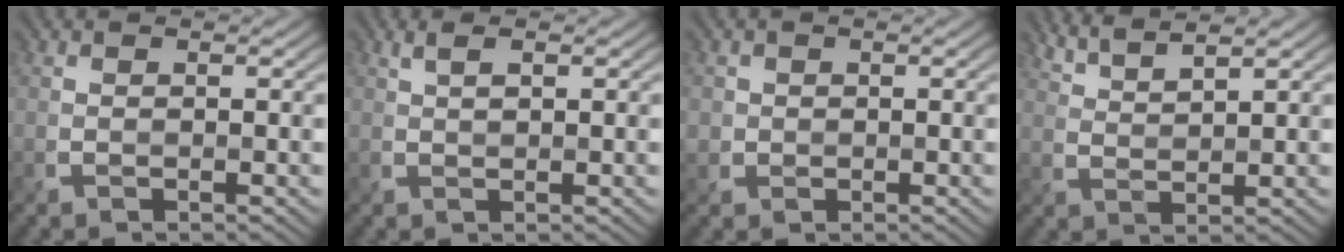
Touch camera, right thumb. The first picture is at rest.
{"total": 1.6, "force": [0.8, 0.4, 1.3], "torque": [-0.034, 0.002, 0.017]}
{"total": 1.6, "force": [0.2, 1.6, 0.0], "torque": [-0.002, -0.006, 0.003]}
{"total": 4.2, "force": [3.5, 0.5, 2.2], "torque": [-0.038, 0.004, 0.067]}